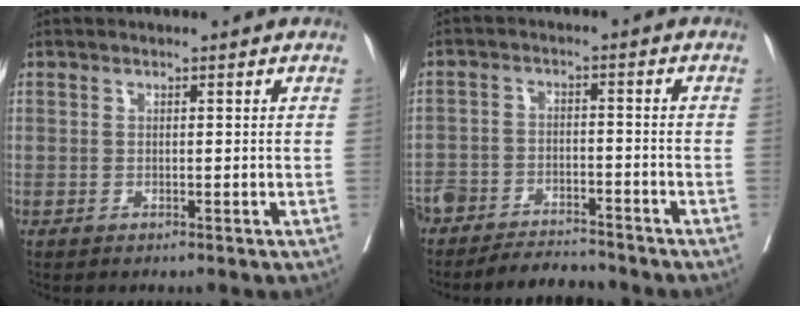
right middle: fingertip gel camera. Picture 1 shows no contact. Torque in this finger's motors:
{"motor_torque": [0.19, -0.19, 0.15, 0.06]}